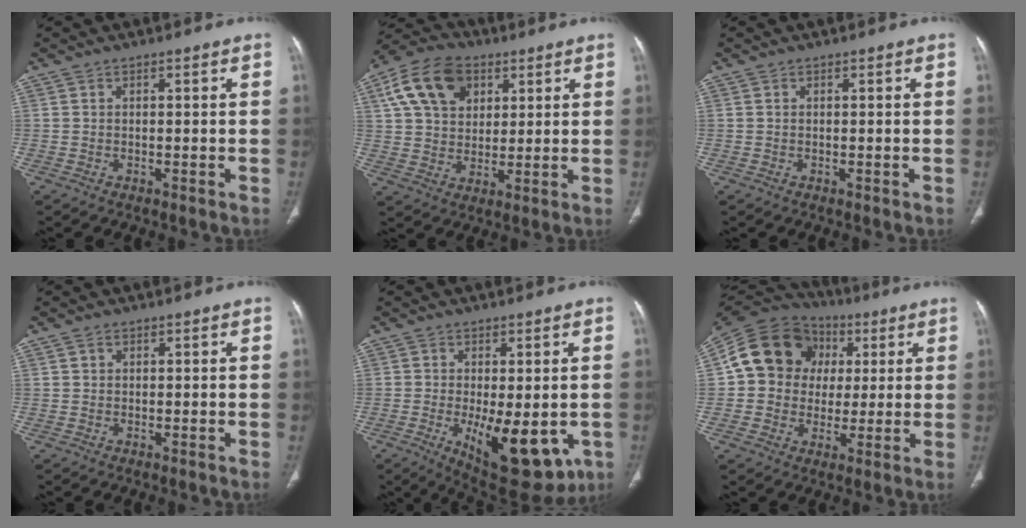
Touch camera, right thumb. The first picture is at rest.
{"total": 13.9, "force": [5.6, 9.9, 8.1], "torque": [-0.129, -0.003, 0.097]}
{"total": 0.0}
{"total": 0.9, "force": [0.5, 0.7, 0.3], "torque": [0.001, -0.001, 0.009]}
{"total": 15.6, "force": [-4.2, 7.1, 13.2], "torque": [-0.169, -0.021, -0.039]}
{"total": 16.4, "force": [2.9, 14.5, 7.1], "torque": [-0.099, 0.024, 0.048]}